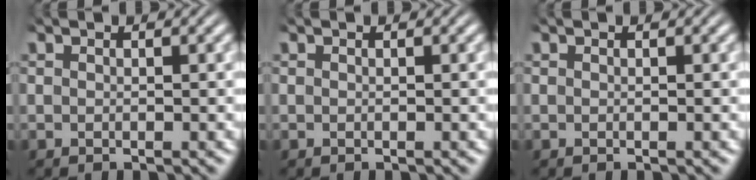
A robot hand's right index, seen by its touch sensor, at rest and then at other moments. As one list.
[{"total": 0.0}, {"total": 0.0}]